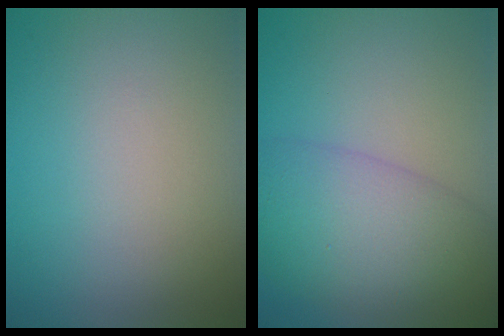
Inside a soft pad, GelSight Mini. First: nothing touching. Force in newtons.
{"total": 7.9, "press": 7.9, "slide": 0.2}